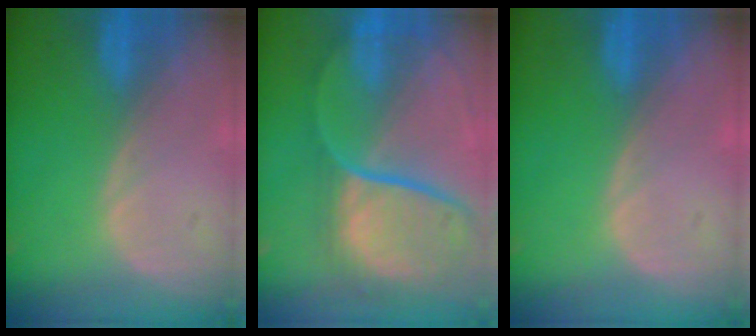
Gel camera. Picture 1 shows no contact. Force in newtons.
{"total": 11.9, "press": 9.9, "slide": 6.7}
{"total": 0.0}